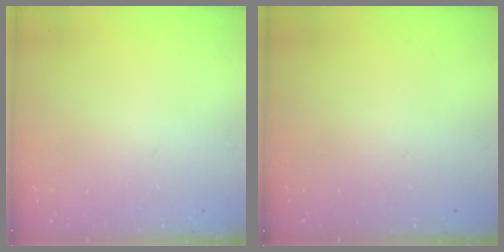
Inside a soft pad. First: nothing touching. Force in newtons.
{"total": 0.0}